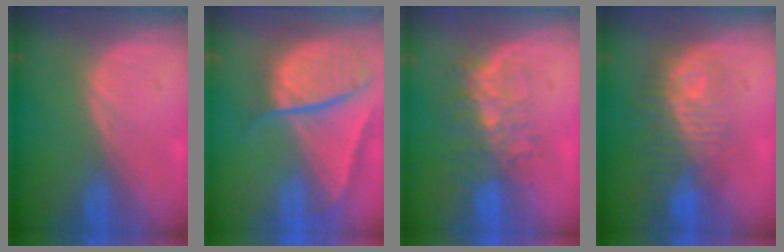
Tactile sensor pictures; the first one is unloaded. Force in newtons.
{"total": 10.3, "press": 8.7, "slide": 5.5}
{"total": 8.2, "press": 6.7, "slide": 4.6}
{"total": 9.7, "press": 8.7, "slide": 4.3}